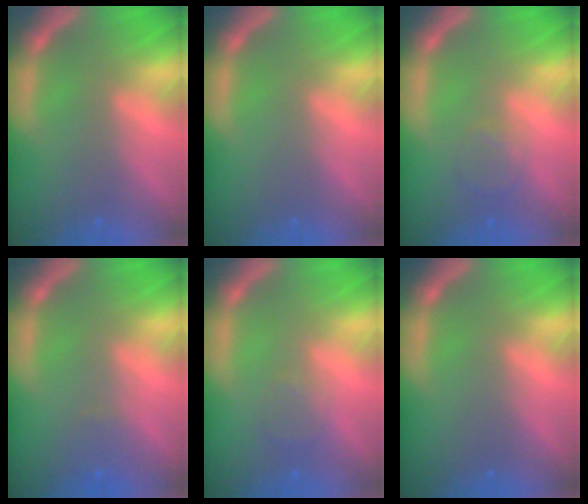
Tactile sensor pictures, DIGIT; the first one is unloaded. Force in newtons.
{"total": 0.0}
{"total": 2.0}
{"total": 1.4}
{"total": 1.5}
{"total": 0.0}